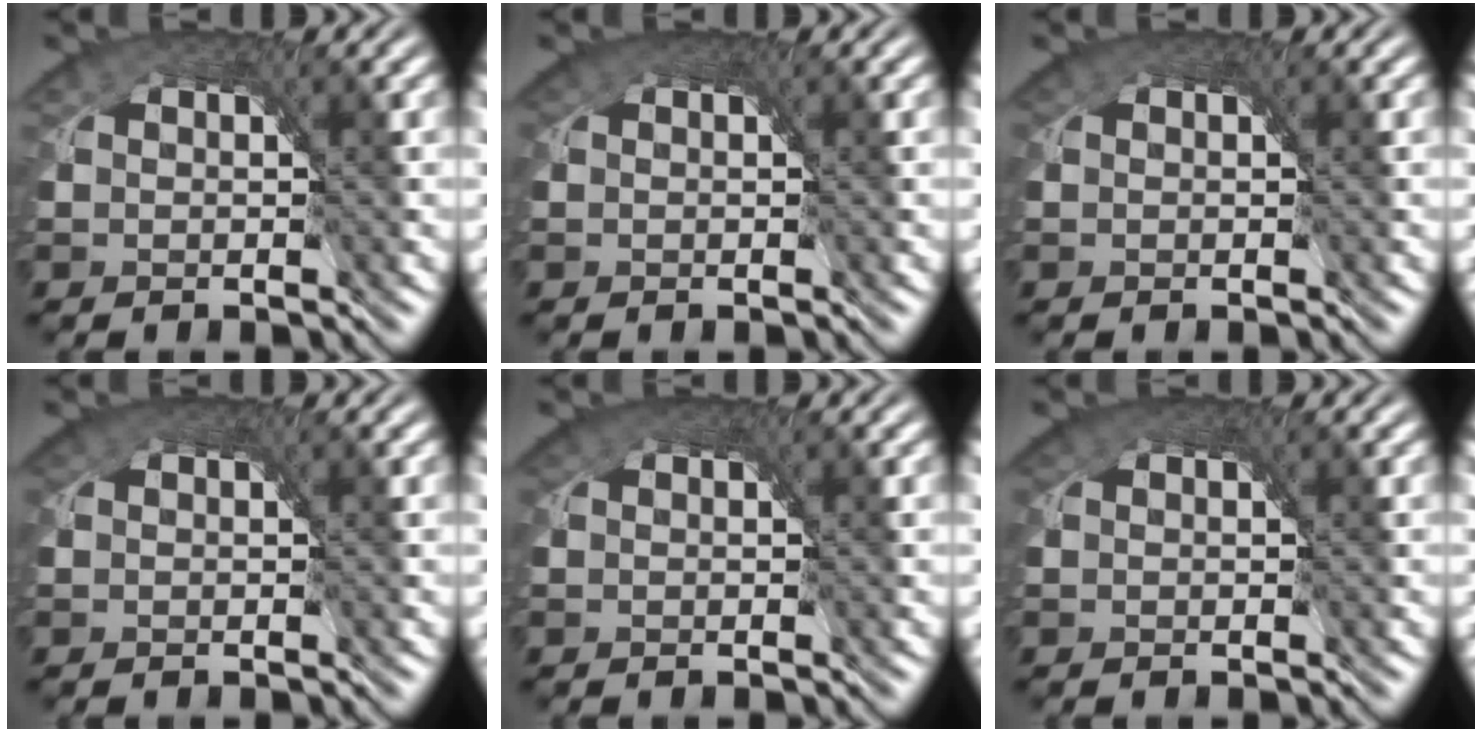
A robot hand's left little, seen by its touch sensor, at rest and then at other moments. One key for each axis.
{"total": 1.8, "fx": 0.7, "fy": 1.5, "fz": 0.8, "tx": -0.017, "ty": 0.001, "tz": 0.005}
{"total": 1.0, "fx": 0.2, "fy": 0.9, "fz": 0.3, "tx": -0.008, "ty": -0.001, "tz": 0.000}
{"total": 1.5, "fx": 0.5, "fy": 1.3, "fz": 0.6, "tx": -0.016, "ty": 0.000, "tz": 0.003}
{"total": 1.7, "fx": 0.6, "fy": 1.4, "fz": 0.7, "tx": -0.017, "ty": 0.001, "tz": 0.005}
{"total": 1.6, "fx": 0.5, "fy": 1.4, "fz": 0.7, "tx": -0.016, "ty": 0.000, "tz": 0.004}